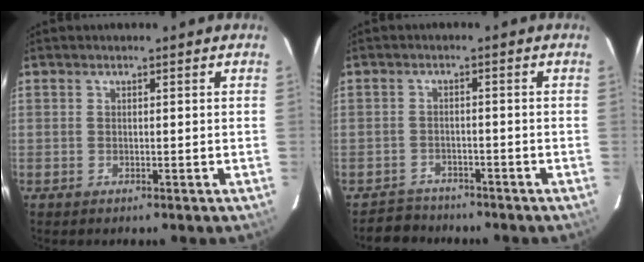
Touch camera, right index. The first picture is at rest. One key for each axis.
{"total": 4.6, "fx": -4.0, "fy": 2.2, "fz": -0.3, "tx": -0.007, "ty": 0.012, "tz": -0.067}